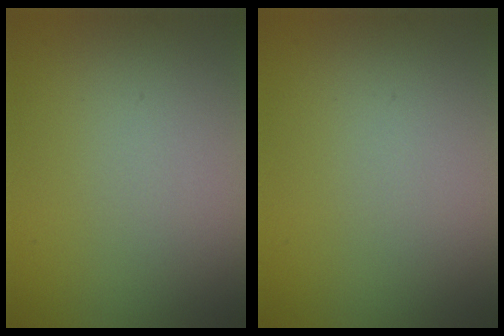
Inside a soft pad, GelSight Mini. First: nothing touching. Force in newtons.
{"total": 0.0}